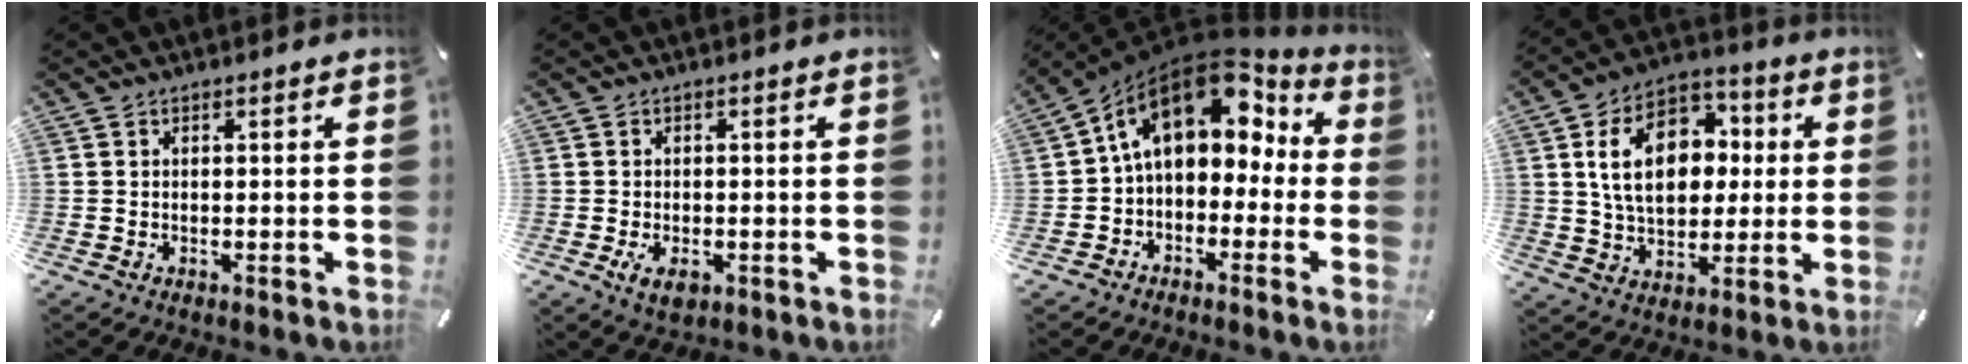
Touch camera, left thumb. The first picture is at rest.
{"total": 3.3, "force": [-1.1, 2.2, 2.2], "torque": [-0.027, -0.004, -0.021]}
{"total": 15.8, "force": [5.3, 10.7, 10.3], "torque": [-0.167, -0.021, 0.091]}
{"total": 15.6, "force": [2.1, 11.4, 10.5], "torque": [-0.187, 0.014, 0.037]}